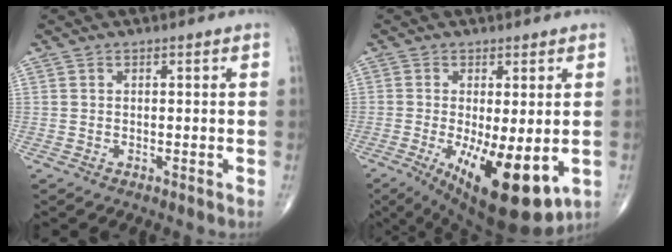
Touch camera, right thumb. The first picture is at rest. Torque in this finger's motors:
{"motor_torque": [1.74, 2.94, 0.82, 0.28, 0.45]}